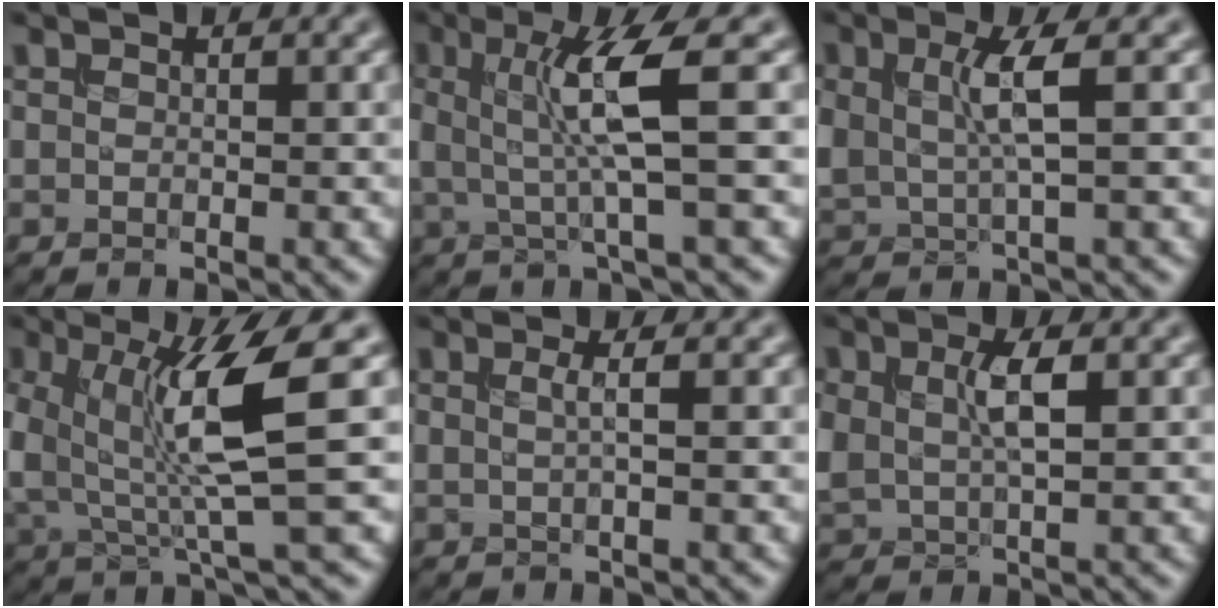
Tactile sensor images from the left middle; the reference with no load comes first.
{"total": 5.5, "force": [0.7, 0.7, 5.5], "torque": [-0.110, -0.001, 0.018]}
{"total": 3.5, "force": [0.8, 1.1, 3.2], "torque": [-0.076, -0.002, 0.020]}
{"total": 7.7, "force": [1.0, 1.3, 7.6], "torque": [-0.146, -0.005, 0.023]}
{"total": 1.5, "force": [0.1, 0.4, 1.5], "torque": [-0.026, 0.004, -0.002]}
{"total": 3.8, "force": [1.0, 2.0, 3.1], "torque": [-0.076, 0.002, 0.022]}